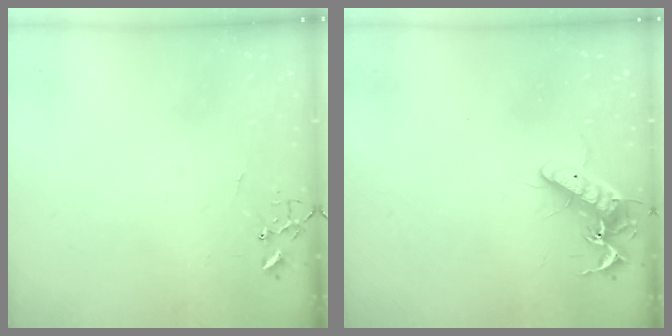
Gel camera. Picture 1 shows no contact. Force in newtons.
{"total": 13.7, "press": 13.6, "slide": 1.5}